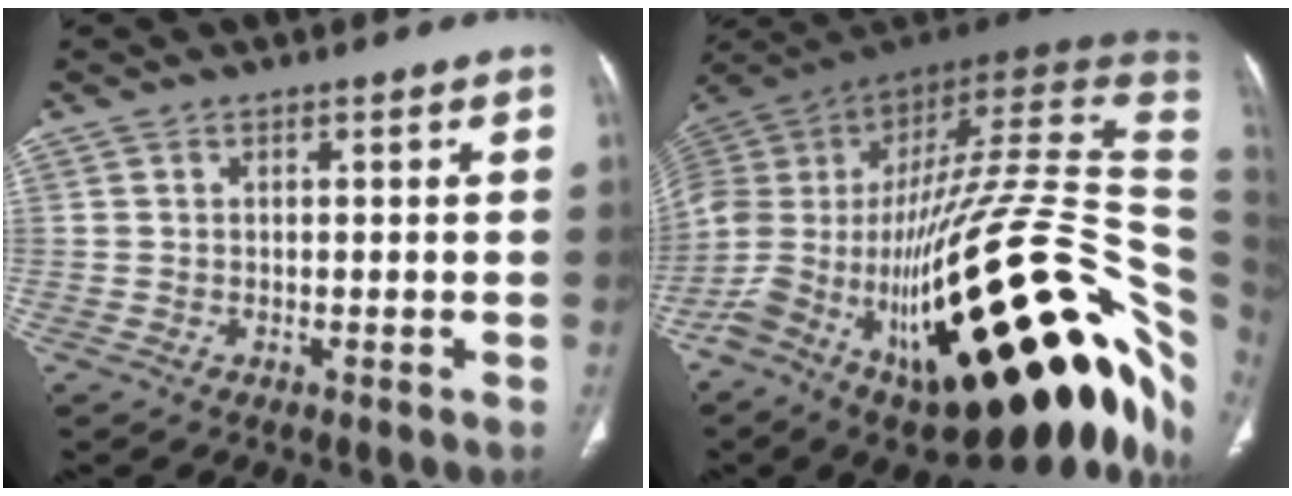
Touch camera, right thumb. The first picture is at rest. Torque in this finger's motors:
{"motor_torque": [3.47, 1.35, 2.27, -0.50, 1.05]}